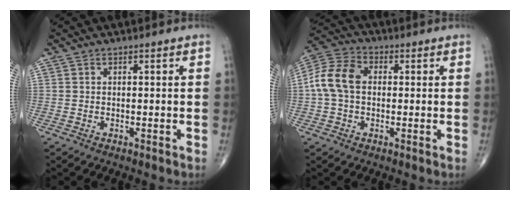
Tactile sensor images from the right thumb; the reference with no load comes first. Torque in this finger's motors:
{"motor_torque": [-0.26, 0.41, 0.14, -0.14, 0.10]}